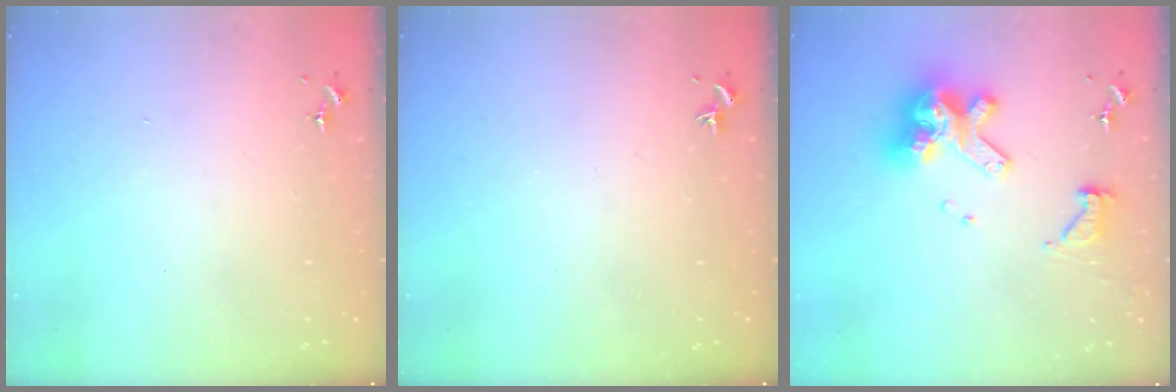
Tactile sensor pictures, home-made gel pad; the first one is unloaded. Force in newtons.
{"total": 0.0}
{"total": 15.9, "press": 15.8, "slide": 1.4}